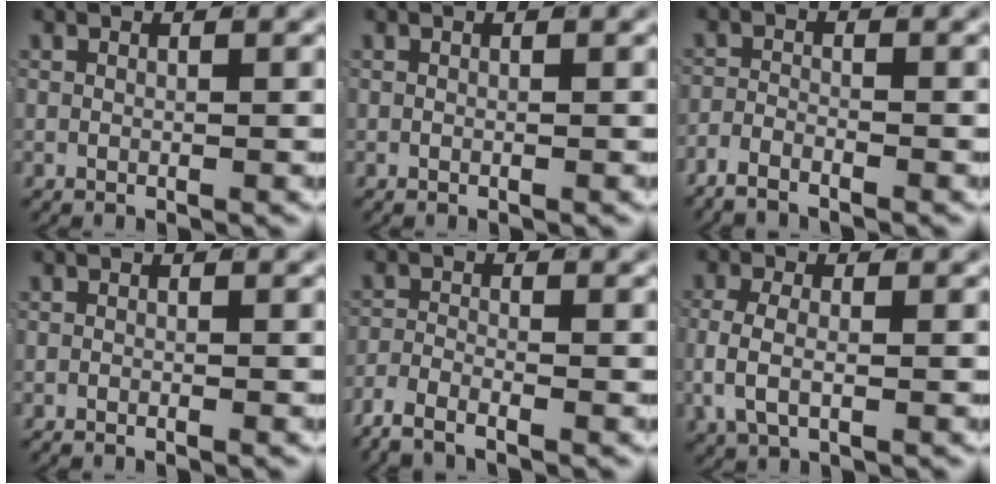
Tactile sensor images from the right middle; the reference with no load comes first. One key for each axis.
{"total": 0.0}
{"total": 2.9, "fx": -2.5, "fy": 0.8, "fz": 1.0, "tx": -0.018, "ty": -0.001, "tz": -0.049}
{"total": 0.7, "fx": -0.7, "fy": -0.1, "fz": 0.1, "tx": -0.003, "ty": -0.002, "tz": -0.013}
{"total": 3.7, "fx": -3.0, "fy": 1.2, "fz": 1.8, "tx": -0.037, "ty": -0.003, "tz": -0.056}
{"total": 3.4, "fx": -0.8, "fy": 1.9, "fz": 2.7, "tx": -0.071, "ty": -0.007, "tz": -0.009}